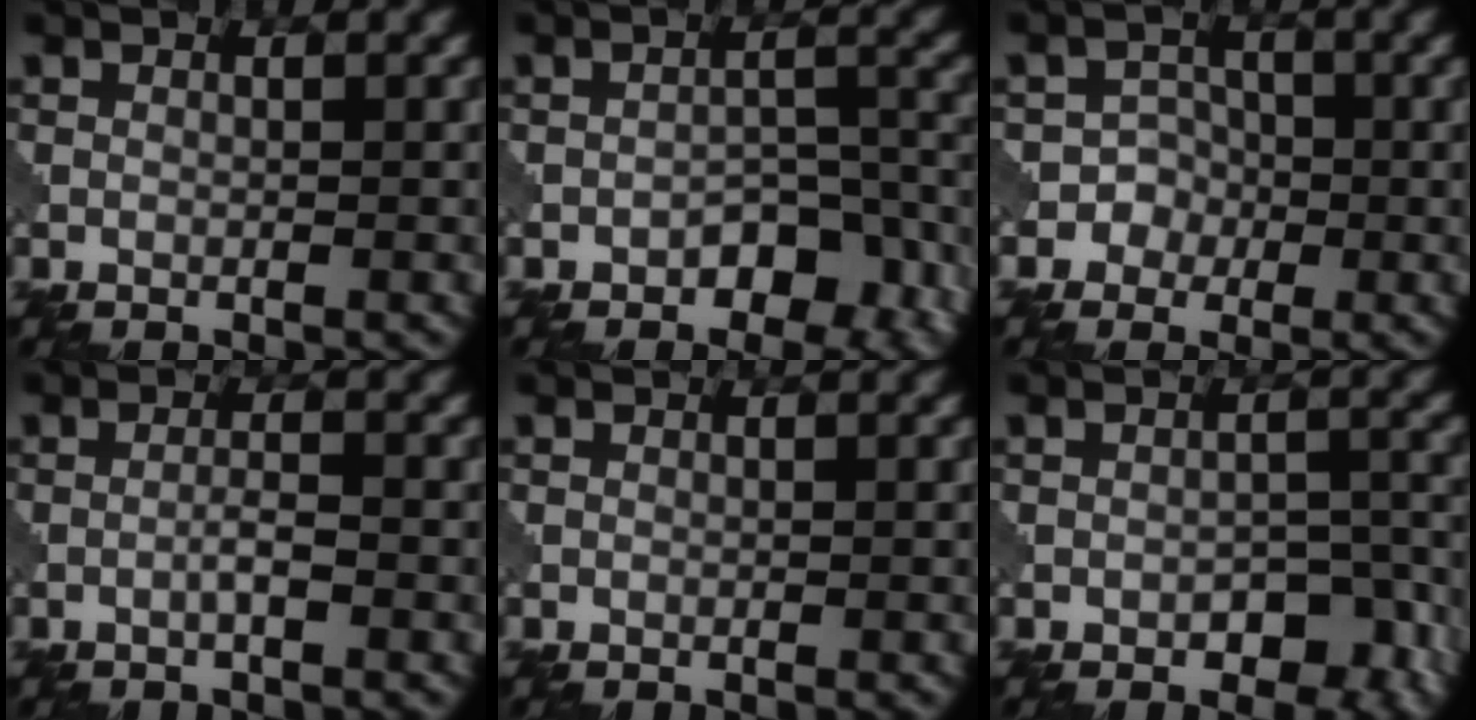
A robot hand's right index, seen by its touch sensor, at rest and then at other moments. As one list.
[{"total": 5.2, "force": [-3.0, 3.0, 3.0], "torque": [-0.030, 0.003, -0.044]}, {"total": 2.7, "force": [-1.0, 2.5, 0.2], "torque": [0.027, 0.011, -0.029]}, {"total": 1.5, "force": [-0.6, 0.1, 1.4], "torque": [-0.025, 0.005, -0.014]}, {"total": 0.0}, {"total": 4.3, "force": [-2.1, 2.5, 2.9], "torque": [-0.032, -0.003, -0.025]}]